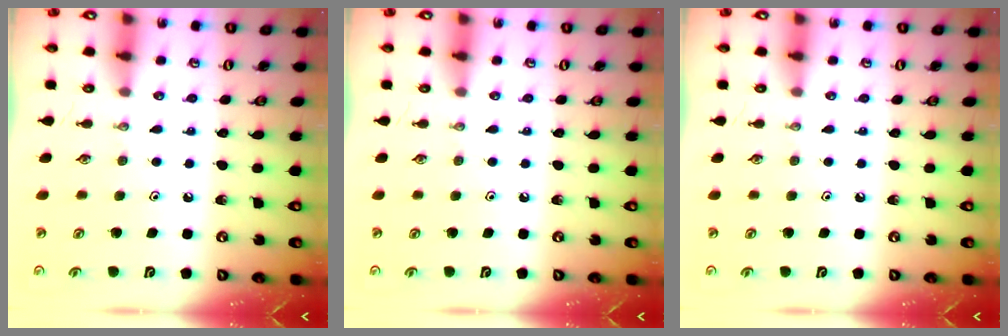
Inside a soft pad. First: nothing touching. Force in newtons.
{"total": 0.0}
{"total": 0.0}